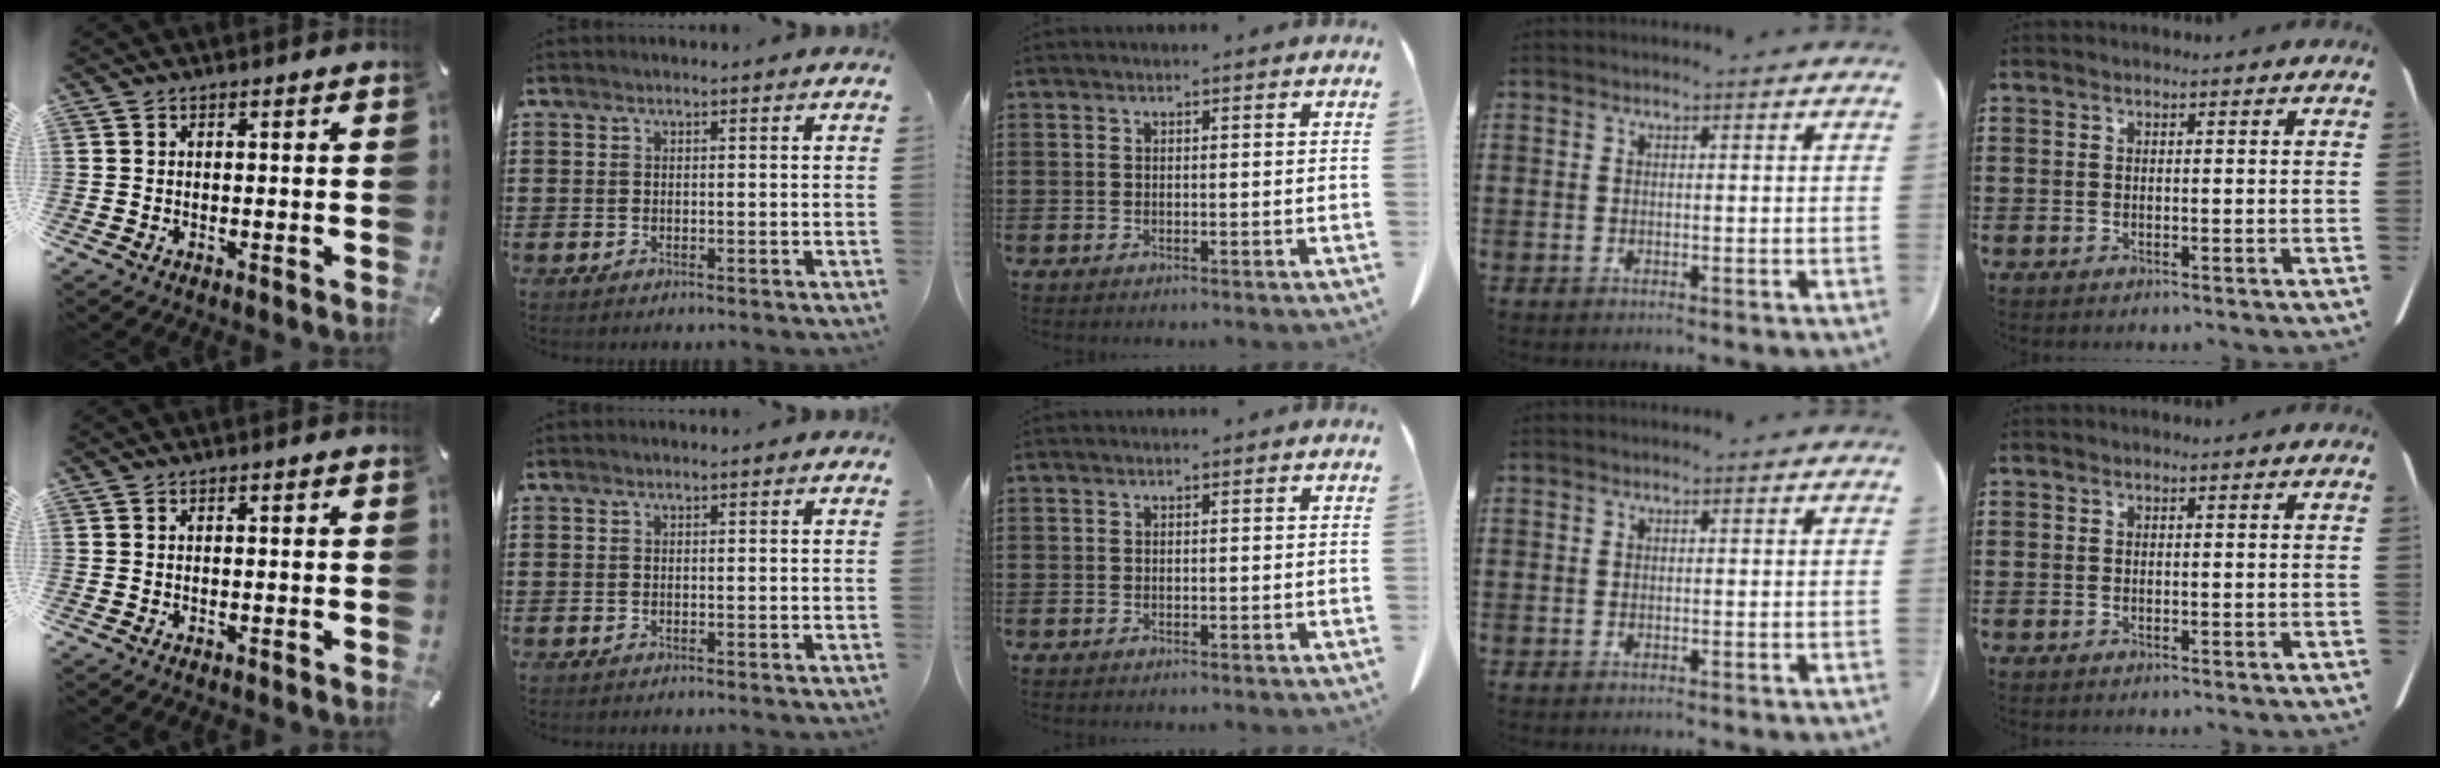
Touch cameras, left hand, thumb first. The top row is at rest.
{}